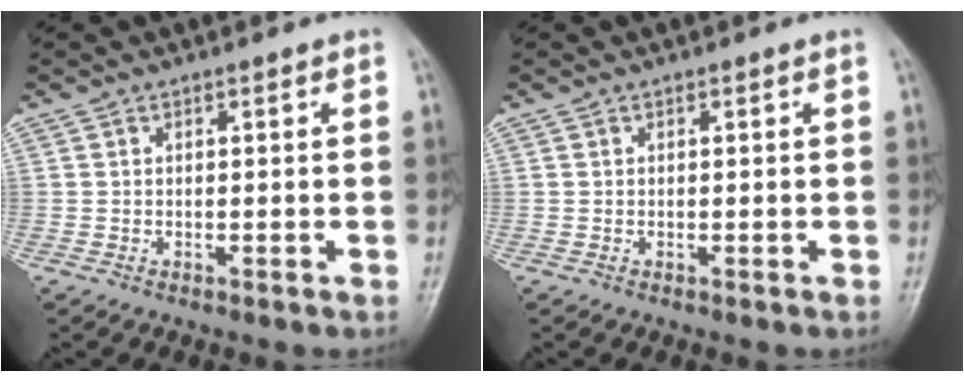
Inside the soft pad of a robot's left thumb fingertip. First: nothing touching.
{"total": 0.0}